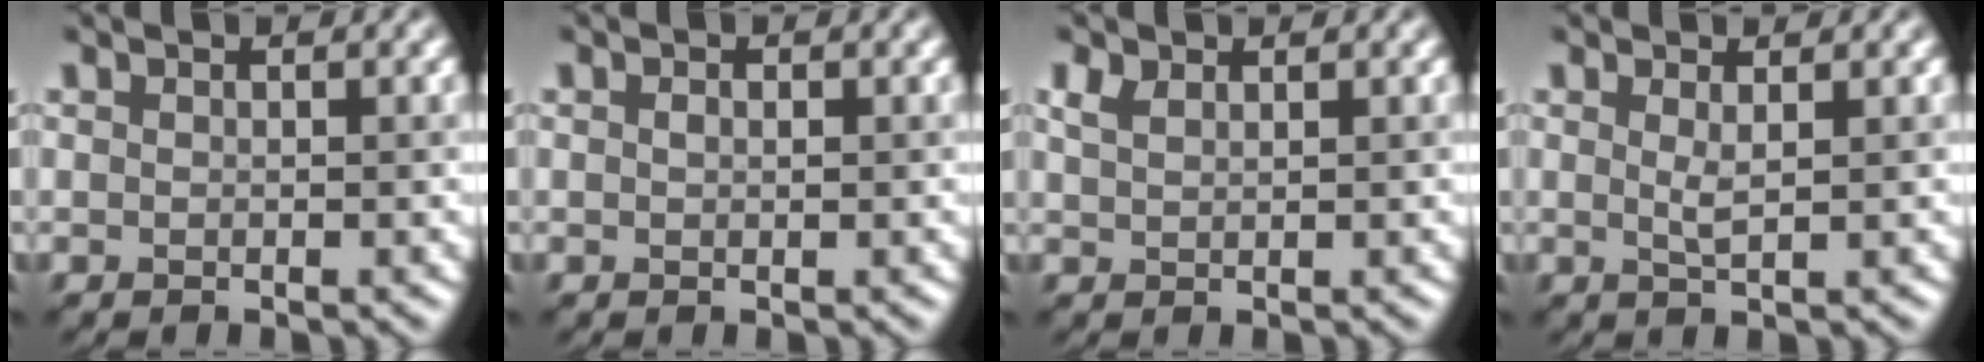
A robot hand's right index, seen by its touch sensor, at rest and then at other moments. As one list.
[{"total": 0.6, "force": [0.1, 0.4, 0.5], "torque": [-0.011, 0.001, 0.001]}, {"total": 1.4, "force": [1.1, 0.6, 0.7], "torque": [-0.021, 0.005, 0.026]}, {"total": 1.3, "force": [0.5, 0.2, 1.2], "torque": [-0.023, -0.004, 0.007]}]